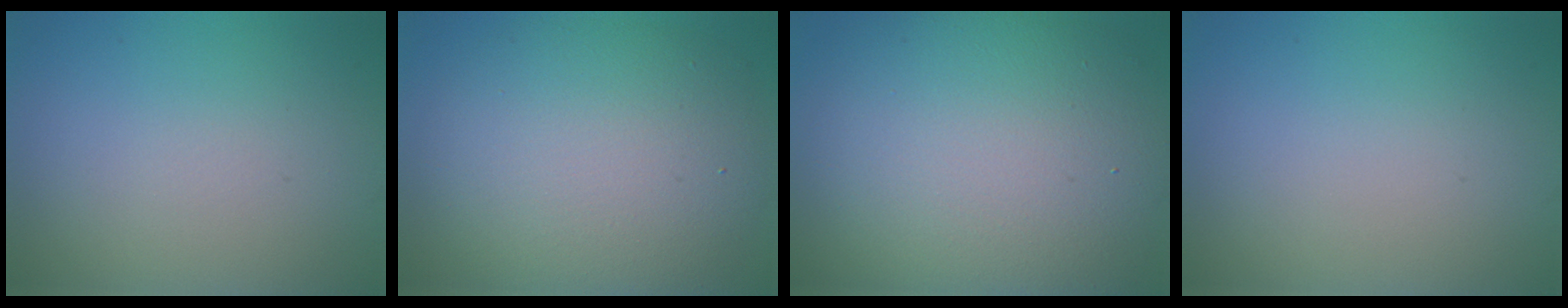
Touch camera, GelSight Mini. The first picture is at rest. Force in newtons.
{"total": 9.8, "press": 9.8, "slide": 0.7}
{"total": 14.3, "press": 14.3, "slide": 0.9}
{"total": 0.0}